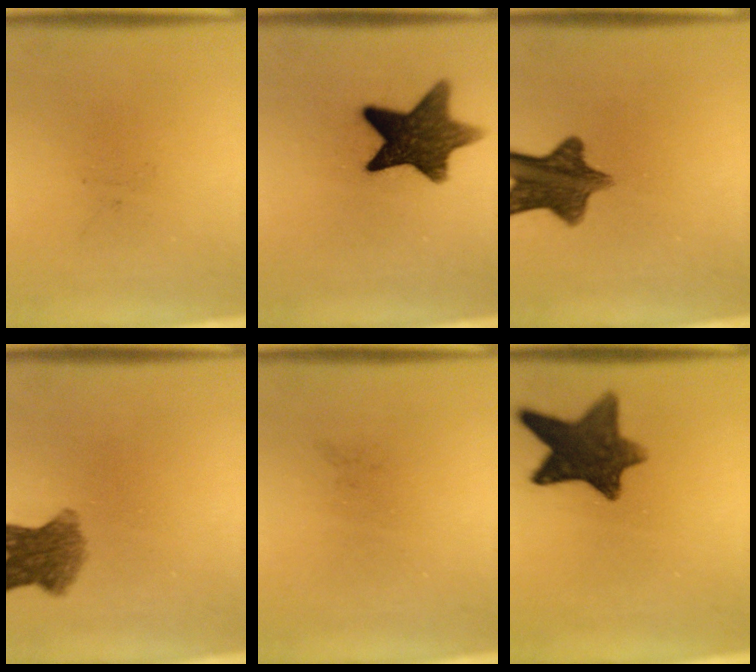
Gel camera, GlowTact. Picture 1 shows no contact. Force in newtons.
{"total": 12.3}
{"total": 10.4}
{"total": 6.5}
{"total": 0.0}
{"total": 10.8}